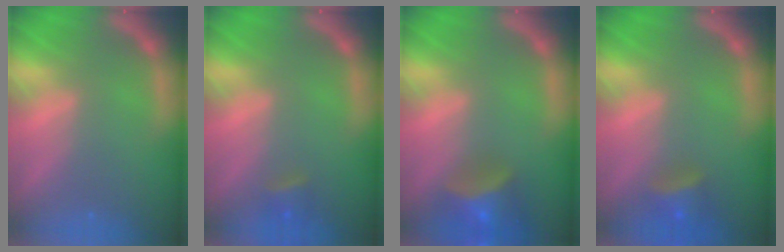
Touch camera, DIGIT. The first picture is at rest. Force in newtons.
{"total": 1.9}
{"total": 5.9}
{"total": 3.4}